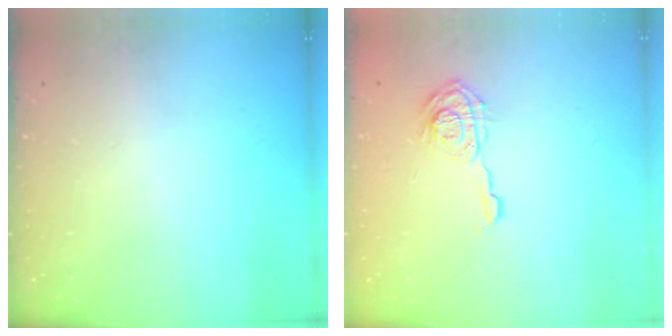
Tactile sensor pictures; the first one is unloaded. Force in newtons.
{"total": 8.2, "press": 8.2, "slide": 0.1}